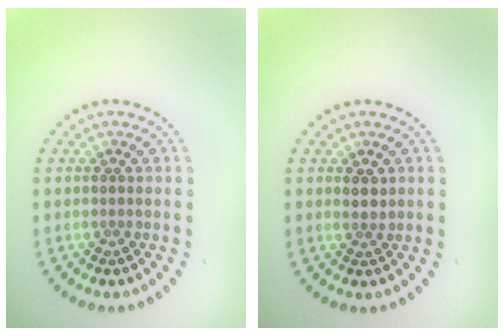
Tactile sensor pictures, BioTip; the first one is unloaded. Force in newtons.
{"total": 1.0, "press": 0.9, "slide": 0.6}